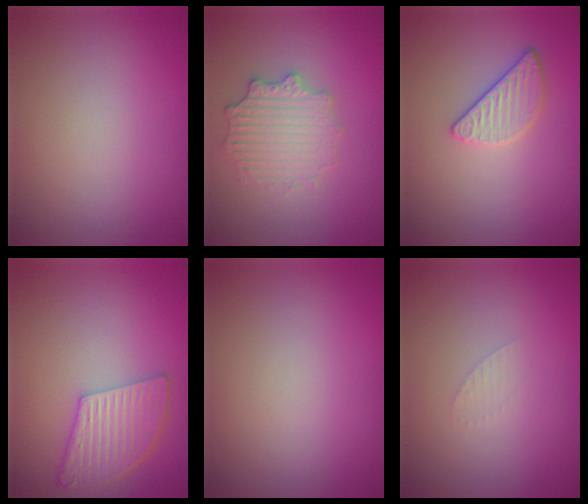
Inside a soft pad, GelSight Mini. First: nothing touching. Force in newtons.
{"total": 2.9, "press": 2.9, "slide": 0.6}
{"total": 2.5, "press": 2.3, "slide": 0.8}
{"total": 5.2, "press": 4.1, "slide": 3.2}
{"total": 0.0}
{"total": 0.7, "press": 0.7, "slide": 0.1}